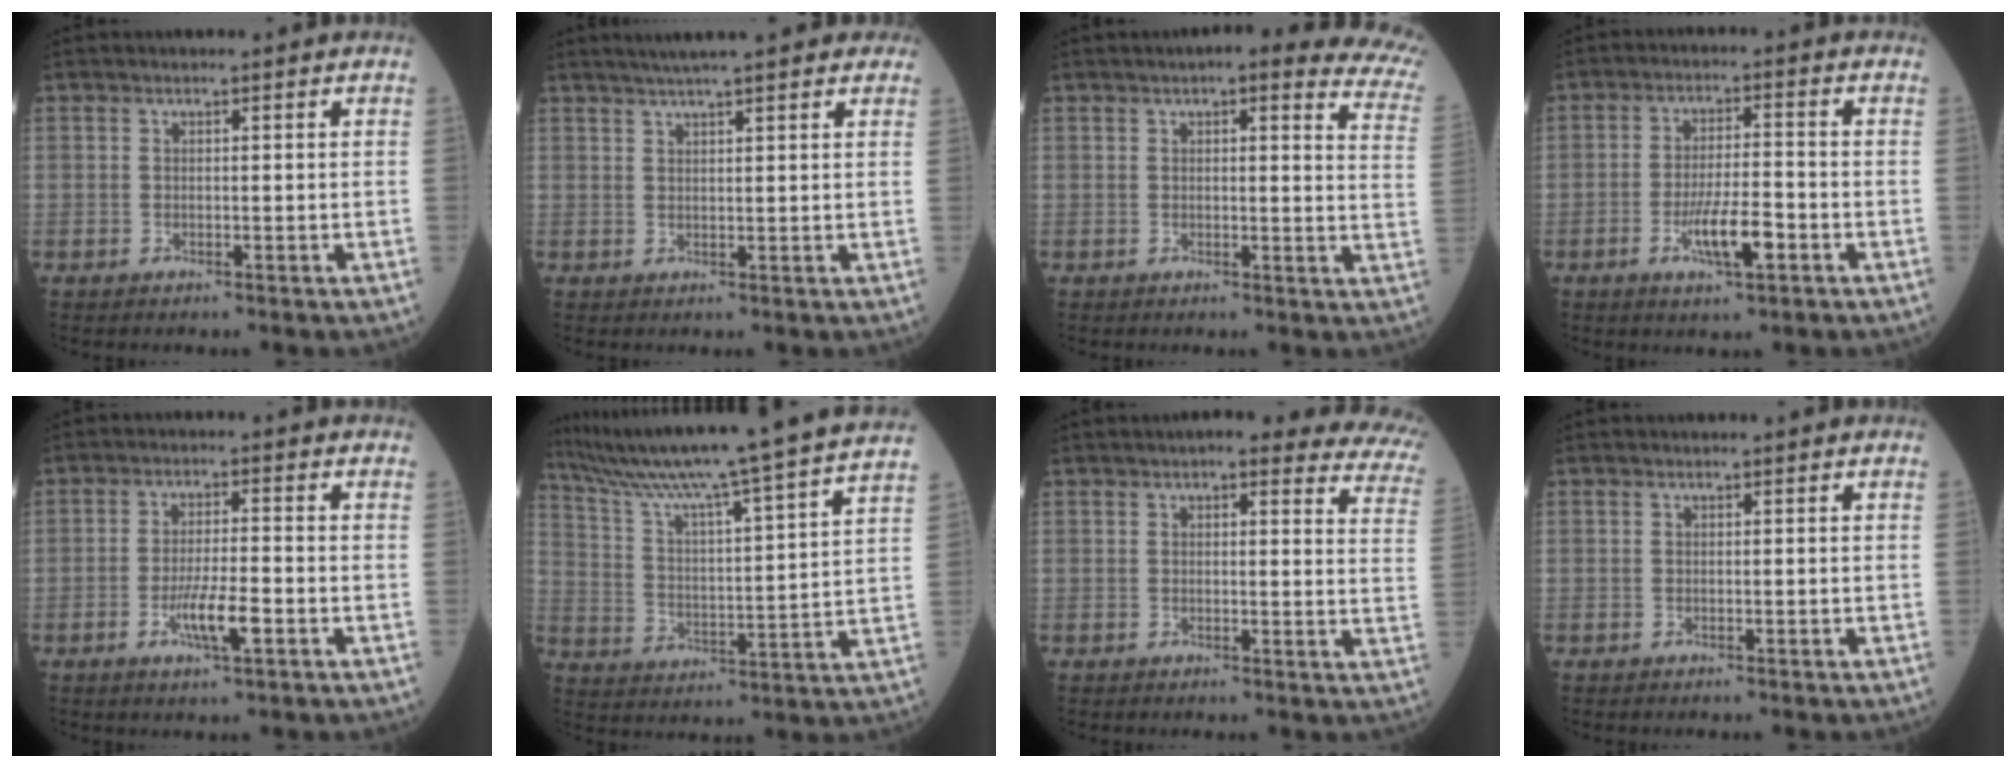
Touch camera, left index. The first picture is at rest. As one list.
[{"total": 10.7, "force": [8.6, 1.6, 6.1], "torque": [-0.086, 0.033, 0.110]}, {"total": 16.0, "force": [12.6, 3.3, 9.4], "torque": [-0.097, -0.013, 0.114]}, {"total": 6.9, "force": [-2.9, 1.3, 6.1], "torque": [-0.118, -0.005, -0.051]}, {"total": 5.7, "force": [-2.3, 0.7, 5.2], "torque": [-0.102, -0.006, -0.042]}, {"total": 25.7, "force": [22.3, -2.6, 12.6], "torque": [-0.219, -0.043, 0.318]}, {"total": 18.3, "force": [16.2, 3.8, 7.6], "torque": [-0.062, -0.033, 0.153]}, {"total": 0.0}]